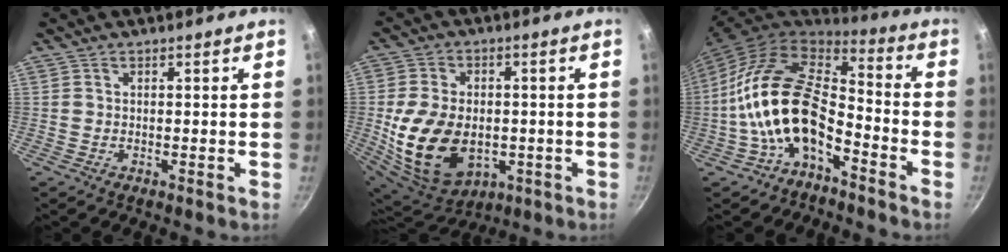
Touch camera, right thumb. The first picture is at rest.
{"total": 18.1, "force": [-2.7, 12.4, 12.9], "torque": [-0.231, -0.004, -0.031]}
{"total": 16.9, "force": [-6.0, 9.4, 12.7], "torque": [-0.215, 0.058, -0.129]}